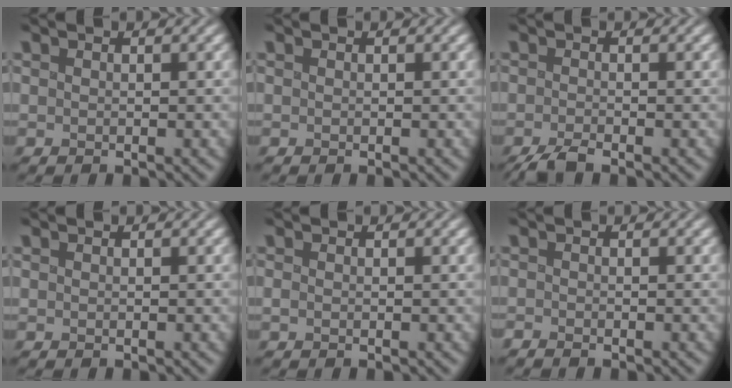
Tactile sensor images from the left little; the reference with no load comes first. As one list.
[{"total": 0.0}, {"total": 2.2, "force": [-1.9, 0.2, 1.0], "torque": [-0.019, -0.005, -0.042]}, {"total": 0.0}, {"total": 0.0}, {"total": 0.6, "force": [-0.6, -0.1, -0.1], "torque": [0.006, 0.002, -0.013]}]